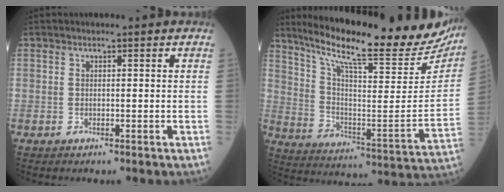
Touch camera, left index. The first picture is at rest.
{"total": 27.7, "force": [23.9, 2.6, 13.7], "torque": [-0.229, -0.080, 0.329]}